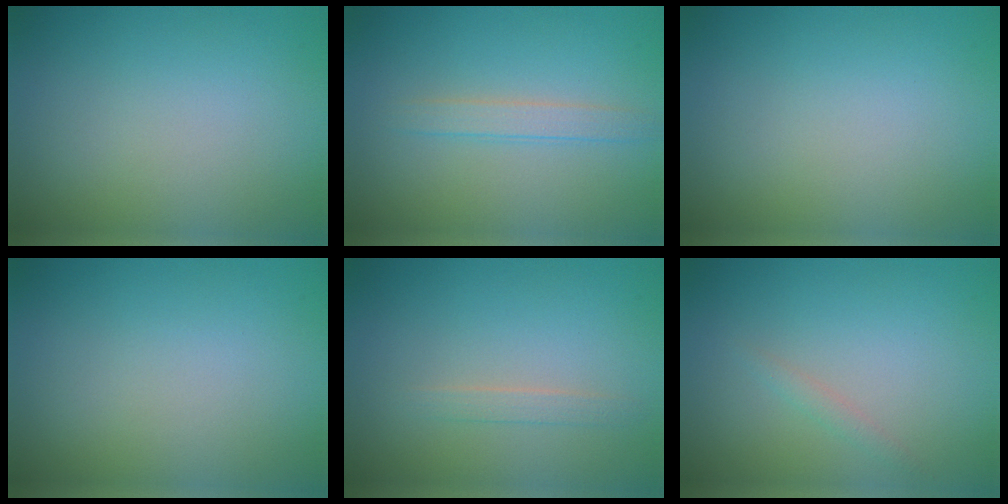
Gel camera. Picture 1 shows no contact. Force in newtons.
{"total": 1.8, "press": 1.7, "slide": 0.2}
{"total": 0.0}
{"total": 0.0}
{"total": 1.1, "press": 1.1, "slide": 0.1}
{"total": 0.8, "press": 0.8, "slide": 0.0}